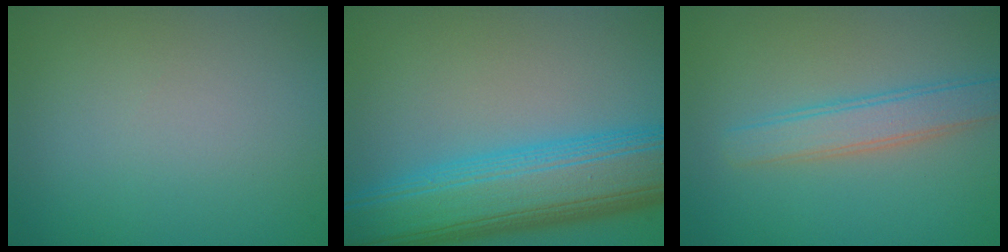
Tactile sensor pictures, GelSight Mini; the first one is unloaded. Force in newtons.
{"total": 10.9, "press": 10.9, "slide": 0.2}
{"total": 3.3, "press": 3.3, "slide": 0.1}